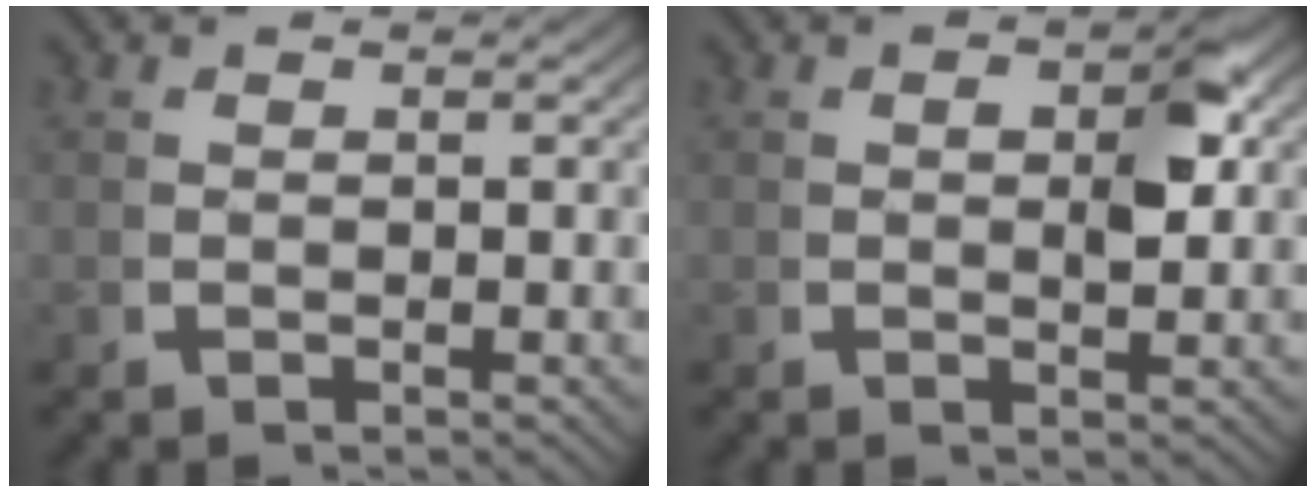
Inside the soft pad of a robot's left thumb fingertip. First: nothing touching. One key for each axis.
{"total": 3.2, "fx": 0.8, "fy": 0.5, "fz": 3.1, "tx": -0.031, "ty": 0.012, "tz": 0.008}